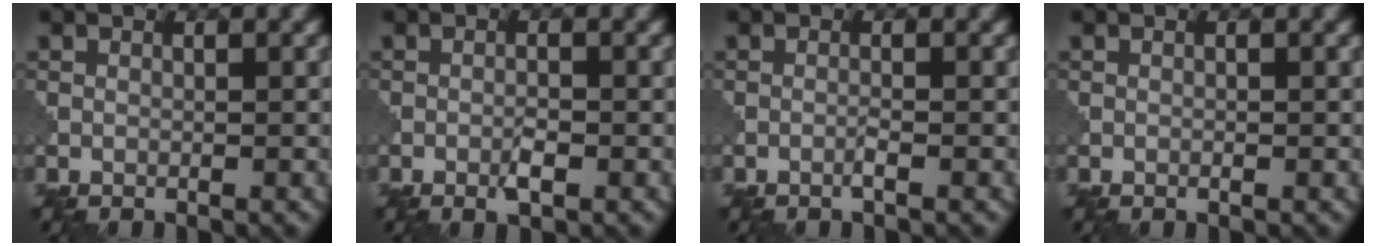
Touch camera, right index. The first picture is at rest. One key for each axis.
{"total": 1.5, "fx": -0.7, "fy": 0.4, "fz": 1.3, "tx": -0.024, "ty": 0.001, "tz": -0.015}
{"total": 0.7, "fx": -0.3, "fy": -0.1, "fz": 0.6, "tx": -0.012, "ty": 0.003, "tz": -0.011}
{"total": 0.0}